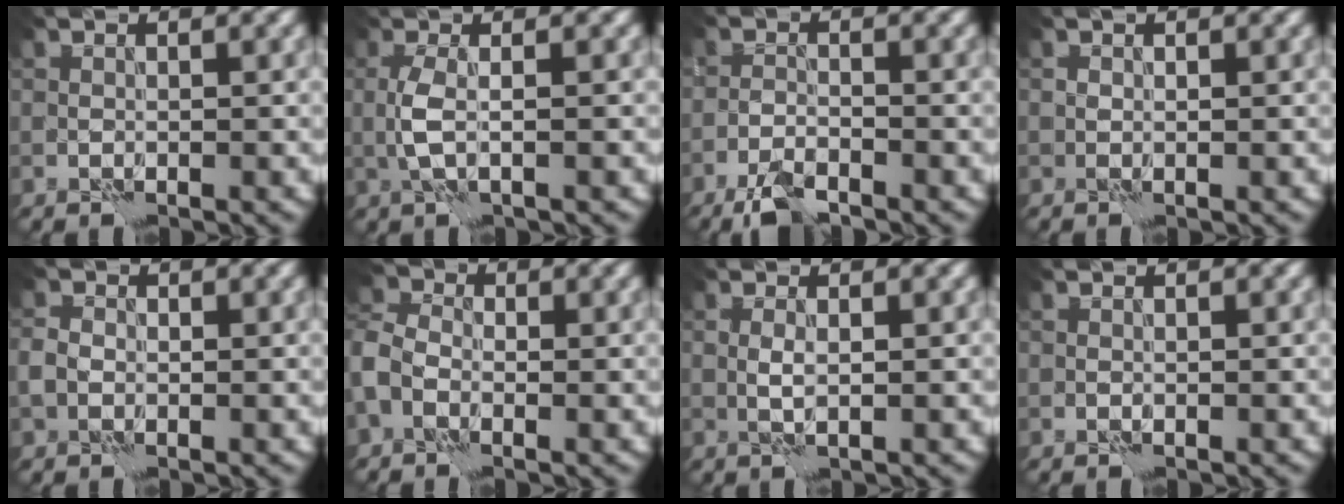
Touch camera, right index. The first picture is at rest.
{"total": 2.3, "force": [-0.1, 0.3, 2.2], "torque": [-0.052, 0.002, -0.002]}
{"total": 3.5, "force": [-2.8, 0.9, 1.9], "torque": [-0.042, -0.003, -0.060]}
{"total": 0.0}
{"total": 1.7, "force": [-0.4, 1.4, 0.9], "torque": [-0.020, 0.000, -0.014]}
{"total": 3.9, "force": [-1.3, 2.9, 2.2], "torque": [-0.049, 0.003, -0.035]}
{"total": 1.0, "force": [0.3, 0.2, 1.0], "torque": [-0.022, 0.001, 0.004]}
{"total": 0.0}